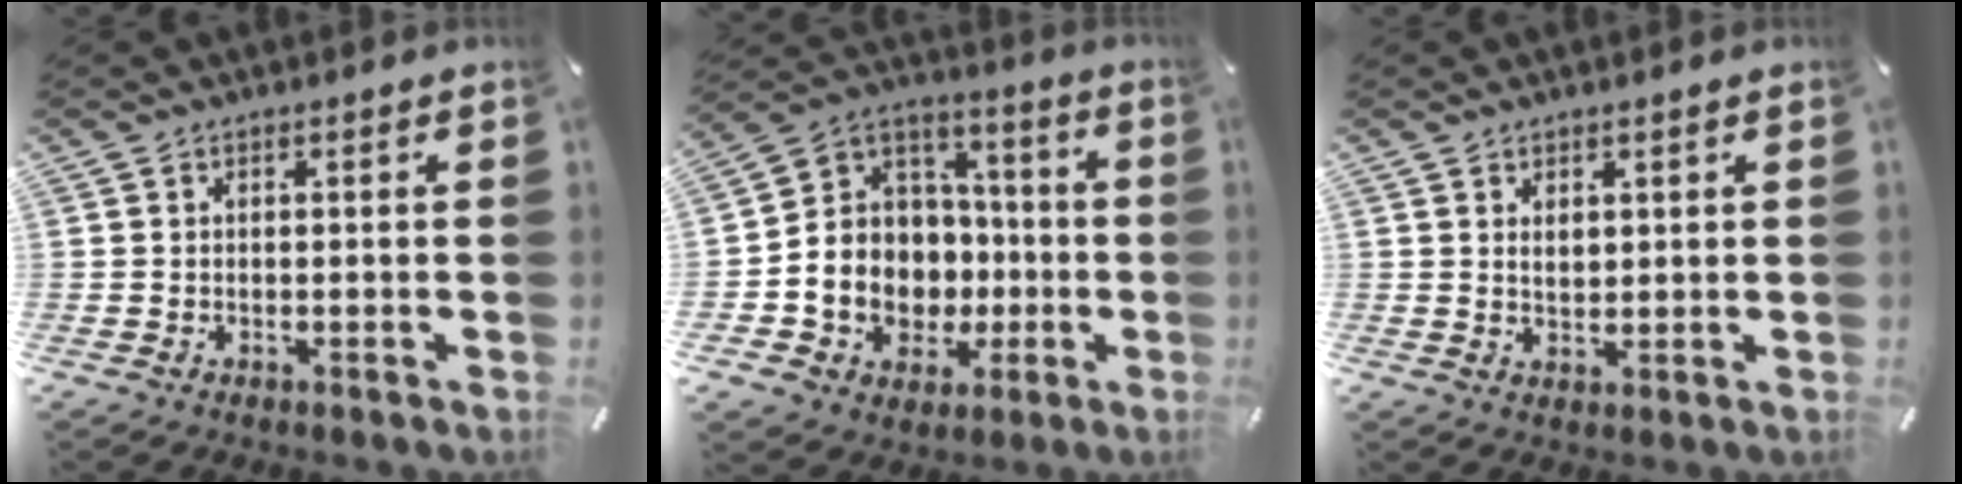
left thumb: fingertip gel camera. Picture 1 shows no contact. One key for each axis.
{"total": 11.6, "fx": -2.6, "fy": 11.0, "fz": 2.4, "tx": -0.052, "ty": -0.006, "tz": -0.035}
{"total": 2.2, "fx": 1.3, "fy": 1.4, "fz": 1.1, "tx": -0.015, "ty": -0.001, "tz": 0.022}